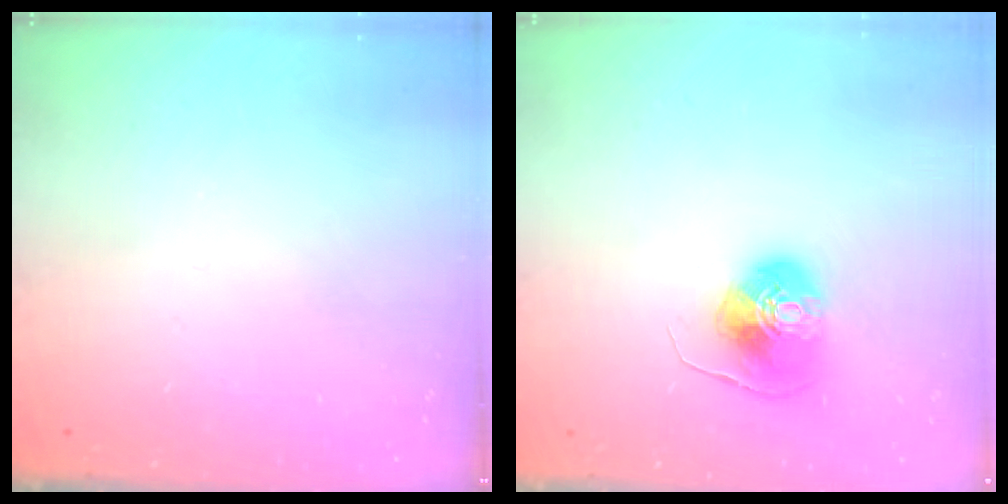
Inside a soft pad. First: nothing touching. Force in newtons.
{"total": 9.1, "press": 9.1, "slide": 0.4}